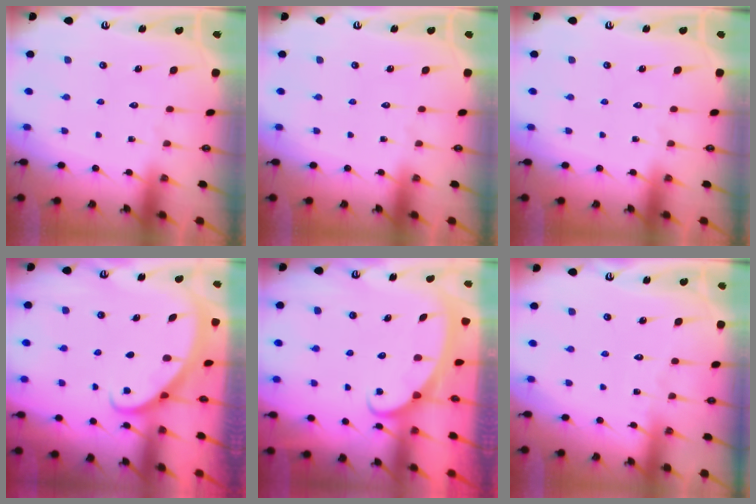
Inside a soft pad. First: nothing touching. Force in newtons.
{"total": 0.0}
{"total": 0.0}
{"total": 2.7, "press": 2.7, "slide": 0.1}
{"total": 2.4, "press": 2.4, "slide": 0.4}
{"total": 3.3, "press": 3.3, "slide": 0.3}